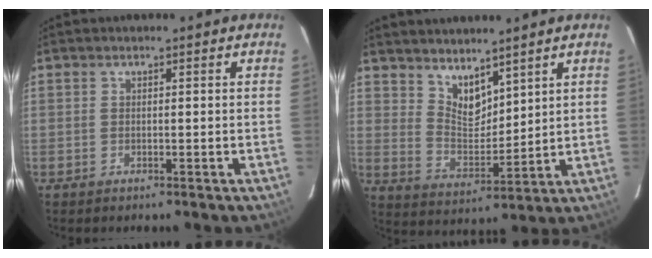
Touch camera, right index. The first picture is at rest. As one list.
[{"total": 7.5, "force": [5.9, 3.3, 3.4], "torque": [-0.049, -0.003, 0.116]}]